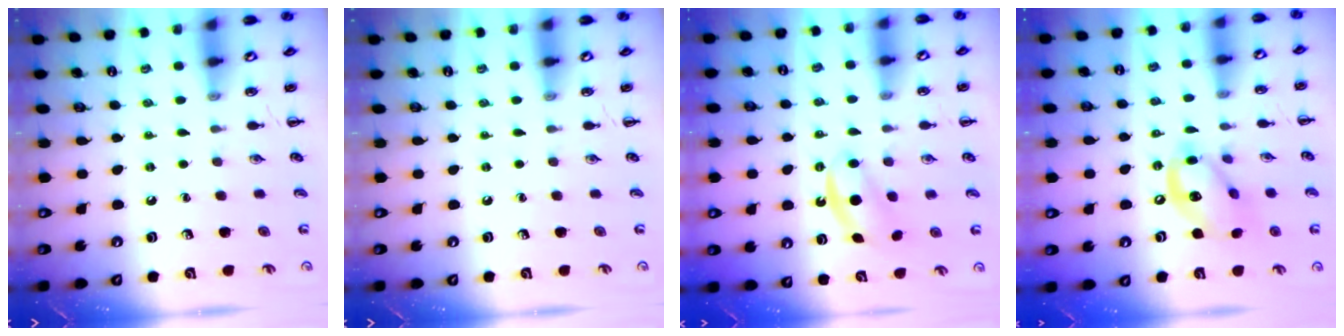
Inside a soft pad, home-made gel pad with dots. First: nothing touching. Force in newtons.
{"total": 0.0}
{"total": 5.6, "press": 5.5, "slide": 1.3}
{"total": 13.9, "press": 13.5, "slide": 3.4}